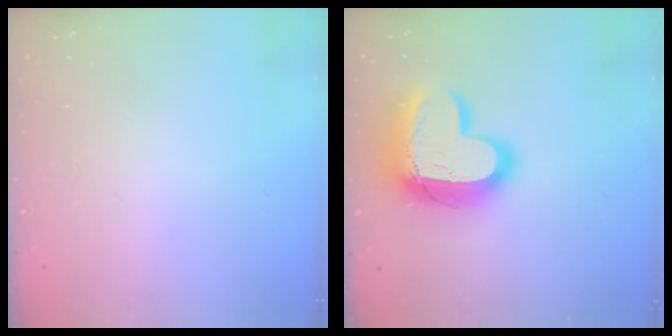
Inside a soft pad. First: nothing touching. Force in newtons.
{"total": 18.9, "press": 18.8, "slide": 1.5}